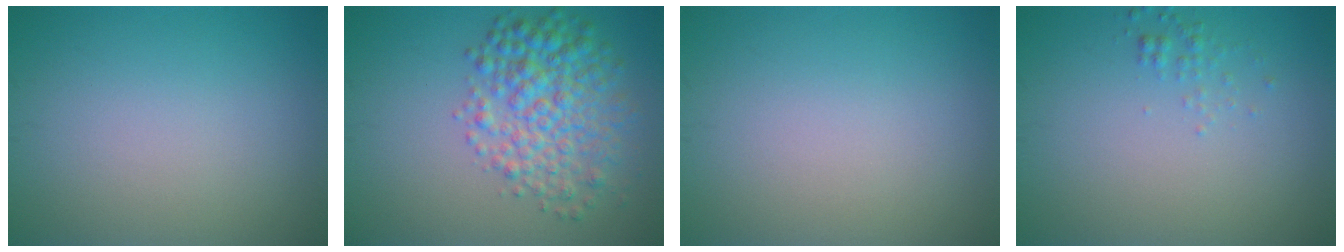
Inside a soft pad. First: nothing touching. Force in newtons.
{"total": 5.8, "press": 5.8, "slide": 0.1}
{"total": 0.0}
{"total": 0.9, "press": 0.9, "slide": 0.0}